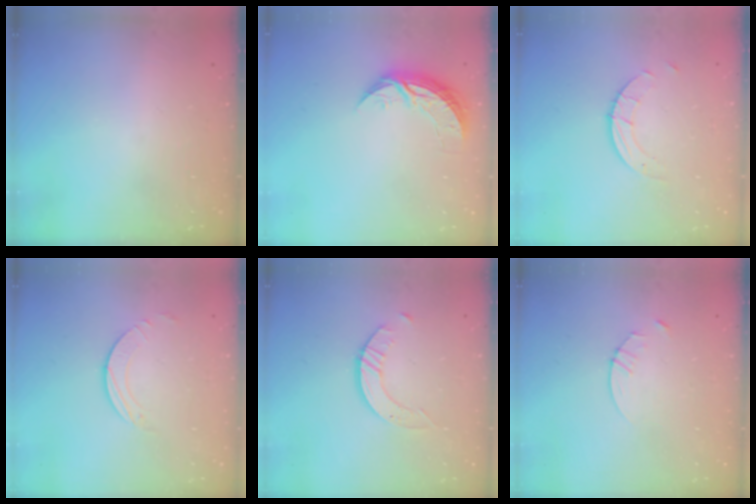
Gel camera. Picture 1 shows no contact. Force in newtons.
{"total": 8.4, "press": 8.4, "slide": 0.6}
{"total": 3.1, "press": 3.1, "slide": 0.2}
{"total": 1.6, "press": 1.6, "slide": 0.2}
{"total": 2.5, "press": 2.5, "slide": 0.3}
{"total": 2.9, "press": 2.9, "slide": 0.4}